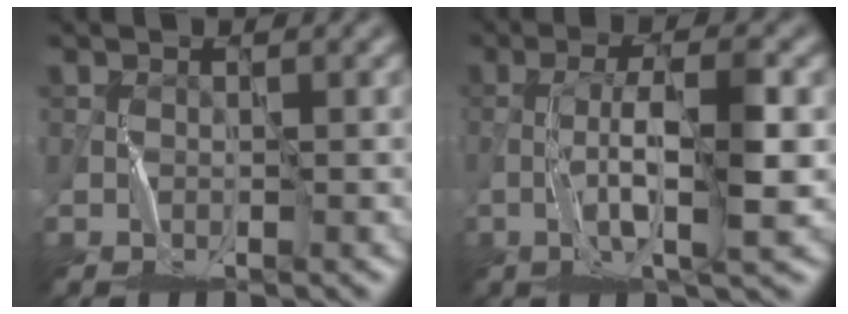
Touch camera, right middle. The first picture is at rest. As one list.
[{"total": 5.2, "force": [-1.0, 0.6, 5.1], "torque": [-0.099, 0.008, -0.021]}]